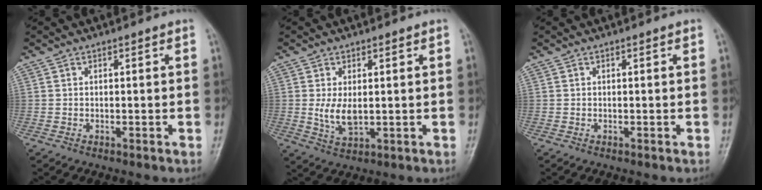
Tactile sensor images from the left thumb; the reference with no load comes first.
{"total": 4.9, "force": [0.4, 2.7, 4.1], "torque": [-0.077, -0.014, 0.014]}
{"total": 0.0}